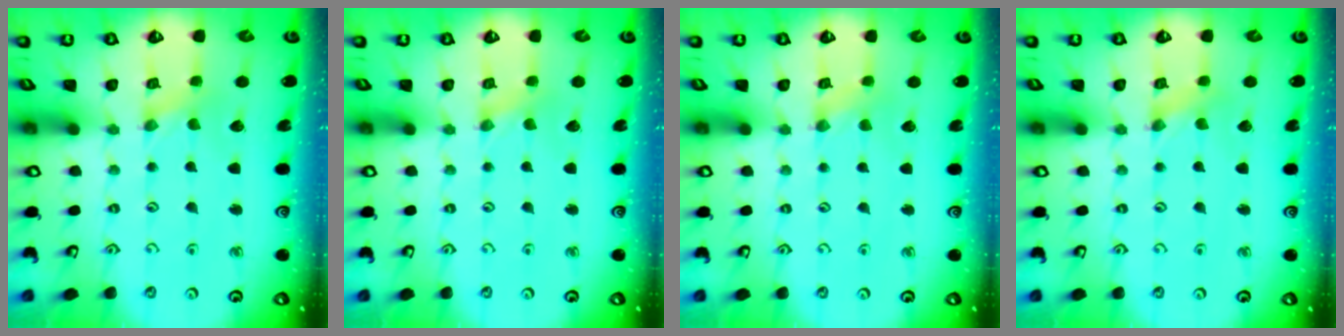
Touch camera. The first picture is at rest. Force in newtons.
{"total": 0.0}
{"total": 1.9, "press": 1.9, "slide": 0.3}
{"total": 0.0}